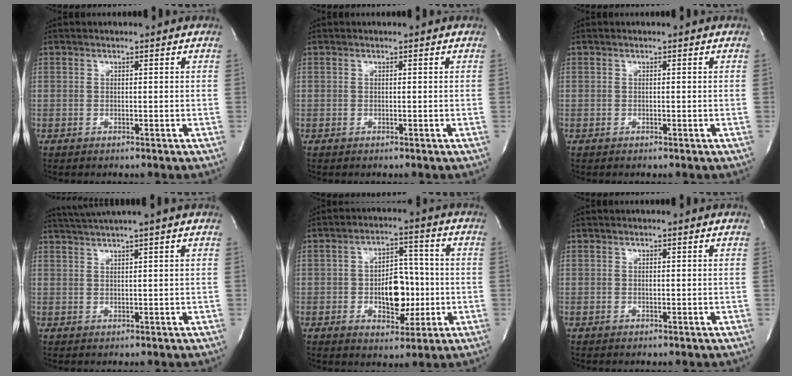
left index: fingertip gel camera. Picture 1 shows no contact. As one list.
[{"total": 0.0}, {"total": 0.0}, {"total": 4.3, "force": [3.5, -1.8, 1.9], "torque": [-0.034, 0.011, 0.068]}, {"total": 8.3, "force": [-1.3, 4.7, 6.7], "torque": [-0.102, 0.016, -0.014]}, {"total": 0.0}]